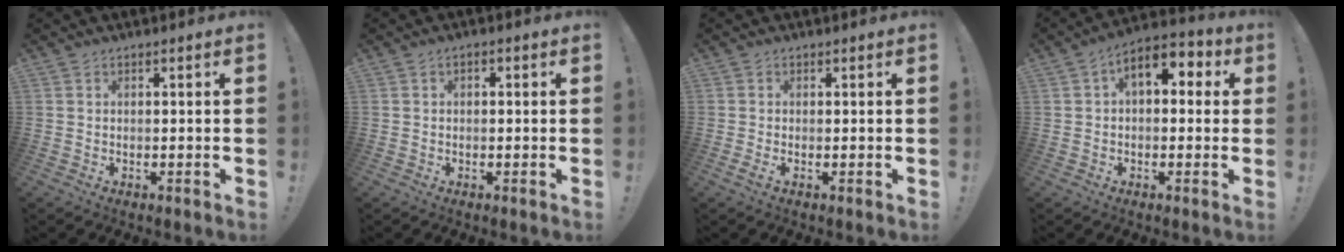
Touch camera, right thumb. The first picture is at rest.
{"total": 1.1, "force": [-0.8, 0.7, 0.5], "torque": [-0.009, 0.006, -0.014]}
{"total": 1.2, "force": [0.2, 0.6, 1.0], "torque": [-0.010, -0.003, 0.003]}
{"total": 8.6, "force": [2.6, 5.1, 6.5], "torque": [-0.095, -0.002, 0.047]}